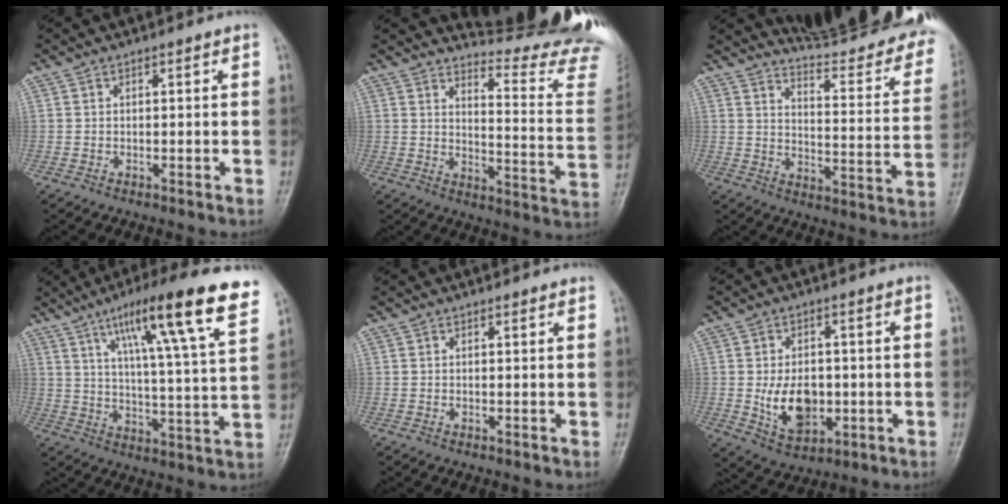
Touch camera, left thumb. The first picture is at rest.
{"total": 19.1, "force": [18.8, 0.0, 3.2], "torque": [-0.017, -0.225, 0.218]}
{"total": 23.9, "force": [21.8, 2.9, 9.5], "torque": [-0.097, -0.179, 0.269]}
{"total": 19.7, "force": [11.3, 2.0, 16.0], "torque": [-0.228, -0.034, 0.167]}
{"total": 1.1, "force": [1.1, 0.2, 0.2], "torque": [-0.005, -0.002, 0.010]}
{"total": 9.1, "force": [-0.9, 6.1, 6.6], "torque": [-0.090, -0.007, -0.002]}